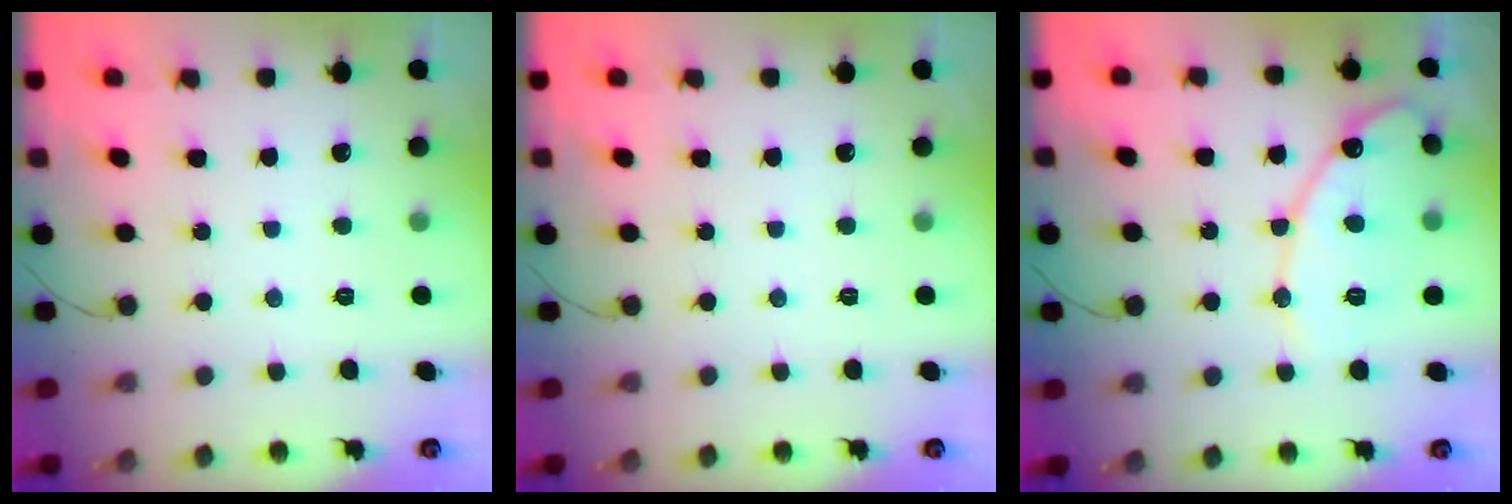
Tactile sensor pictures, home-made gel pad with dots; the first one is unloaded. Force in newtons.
{"total": 0.0}
{"total": 13.9, "press": 13.9, "slide": 0.9}